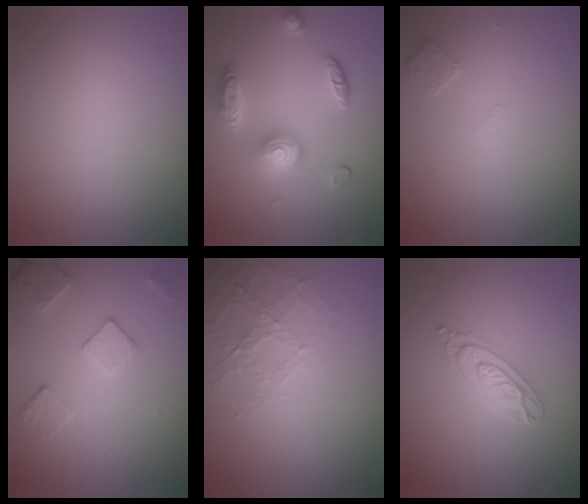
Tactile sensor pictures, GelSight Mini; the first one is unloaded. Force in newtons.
{"total": 5.2, "press": 3.8, "slide": 3.6}
{"total": 1.2, "press": 1.1, "slide": 0.3}
{"total": 2.7, "press": 2.7, "slide": 0.7}
{"total": 2.8, "press": 2.7, "slide": 0.8}
{"total": 2.3, "press": 2.2, "slide": 0.5}